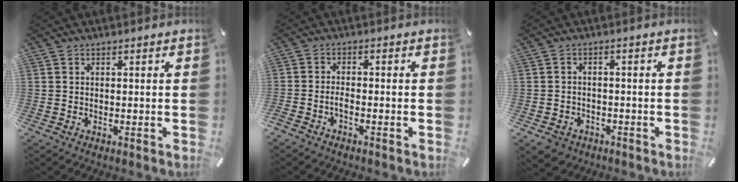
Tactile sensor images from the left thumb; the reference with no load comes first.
{"total": 2.0, "force": [-1.4, 0.6, 1.3], "torque": [-0.031, 0.001, -0.028]}
{"total": 3.7, "force": [-2.1, 2.9, 0.8], "torque": [-0.018, 0.008, -0.041]}